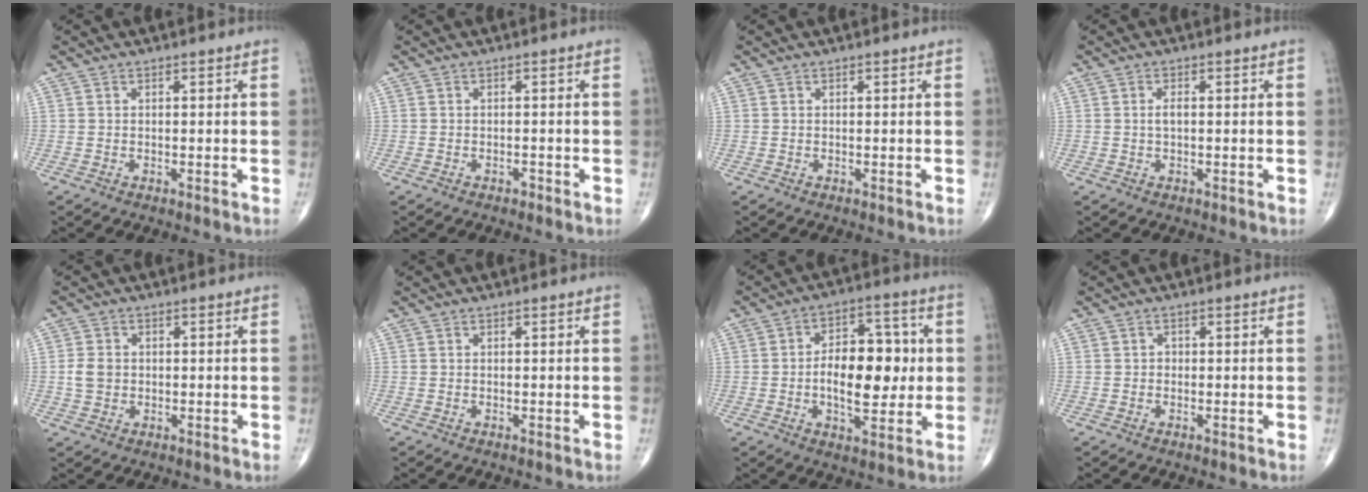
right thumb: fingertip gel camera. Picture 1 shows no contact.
{"total": 0.7, "force": [-0.5, 0.4, 0.2], "torque": [-0.002, 0.000, -0.011]}
{"total": 0.0}
{"total": 1.5, "force": [0.0, 0.6, 1.3], "torque": [-0.025, 0.001, -0.001]}
{"total": 3.5, "force": [0.0, 2.9, 2.0], "torque": [-0.035, 0.004, 0.001]}
{"total": 0.0}
{"total": 13.7, "force": [-0.1, 7.4, 11.5], "torque": [-0.145, 0.017, -0.001]}
{"total": 0.6, "force": [-0.1, 0.6, 0.2], "torque": [0.004, 0.002, -0.004]}